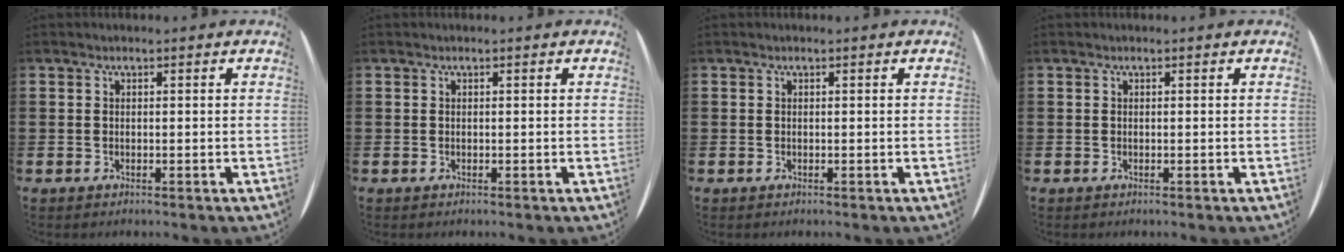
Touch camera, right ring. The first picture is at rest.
{"total": 0.0}
{"total": 0.0}
{"total": 0.0}